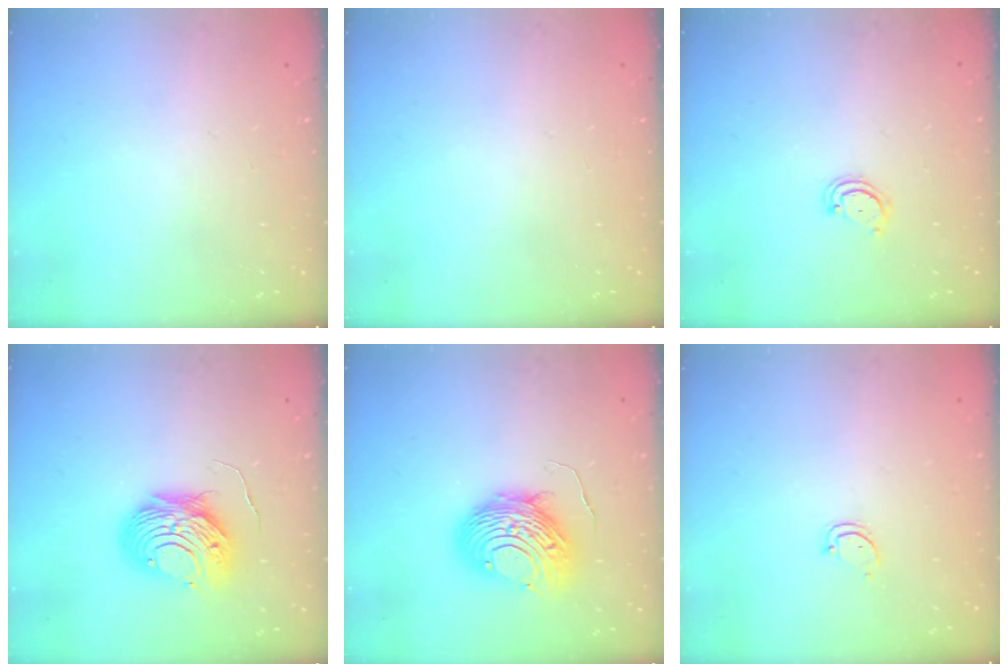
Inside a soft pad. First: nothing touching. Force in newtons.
{"total": 0.0}
{"total": 2.6, "press": 2.6, "slide": 0.3}
{"total": 10.1, "press": 10.0, "slide": 1.0}
{"total": 11.6, "press": 11.5, "slide": 1.2}
{"total": 2.6, "press": 2.6, "slide": 0.3}